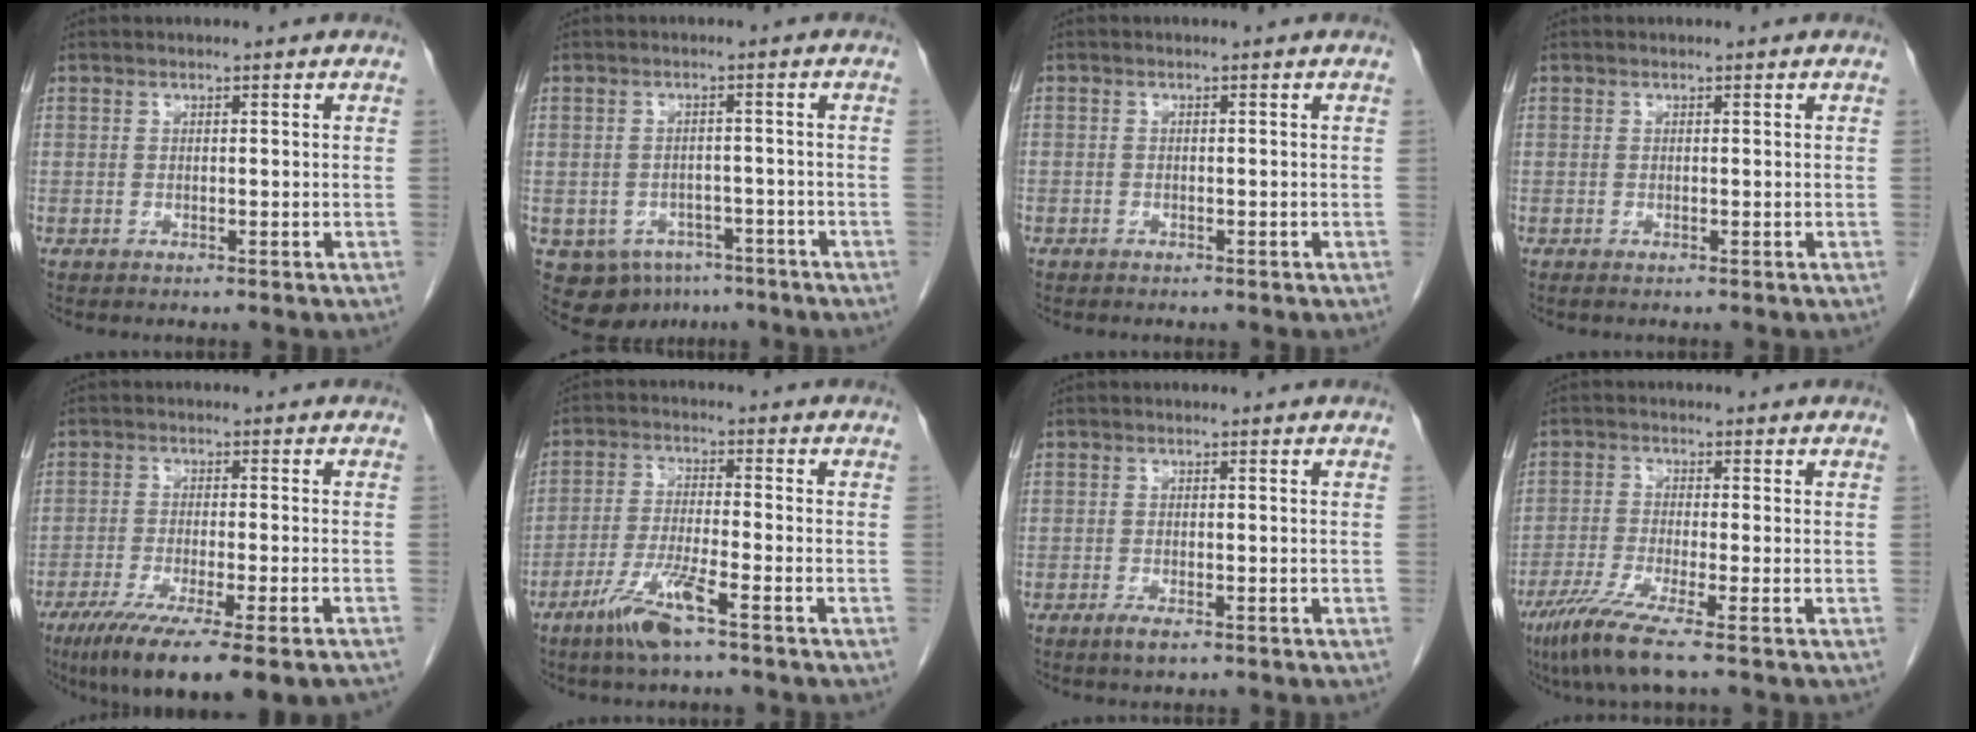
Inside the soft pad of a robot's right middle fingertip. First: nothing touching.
{"total": 8.4, "force": [-5.0, 6.0, 3.0], "torque": [-0.049, 0.008, -0.063]}
{"total": 0.7, "force": [-0.5, 0.5, 0.1], "torque": [-0.009, 0.003, -0.011]}
{"total": 0.0}
{"total": 14.8, "force": [-10.4, 1.1, 10.4], "torque": [-0.143, -0.038, -0.160]}
{"total": 7.3, "force": [-4.7, 0.2, 5.7], "torque": [-0.119, -0.011, -0.089]}
{"total": 2.1, "force": [-1.3, 0.6, 1.5], "torque": [-0.033, -0.003, -0.021]}
{"total": 6.9, "force": [-4.5, -0.6, 5.2], "torque": [-0.103, -0.023, -0.089]}